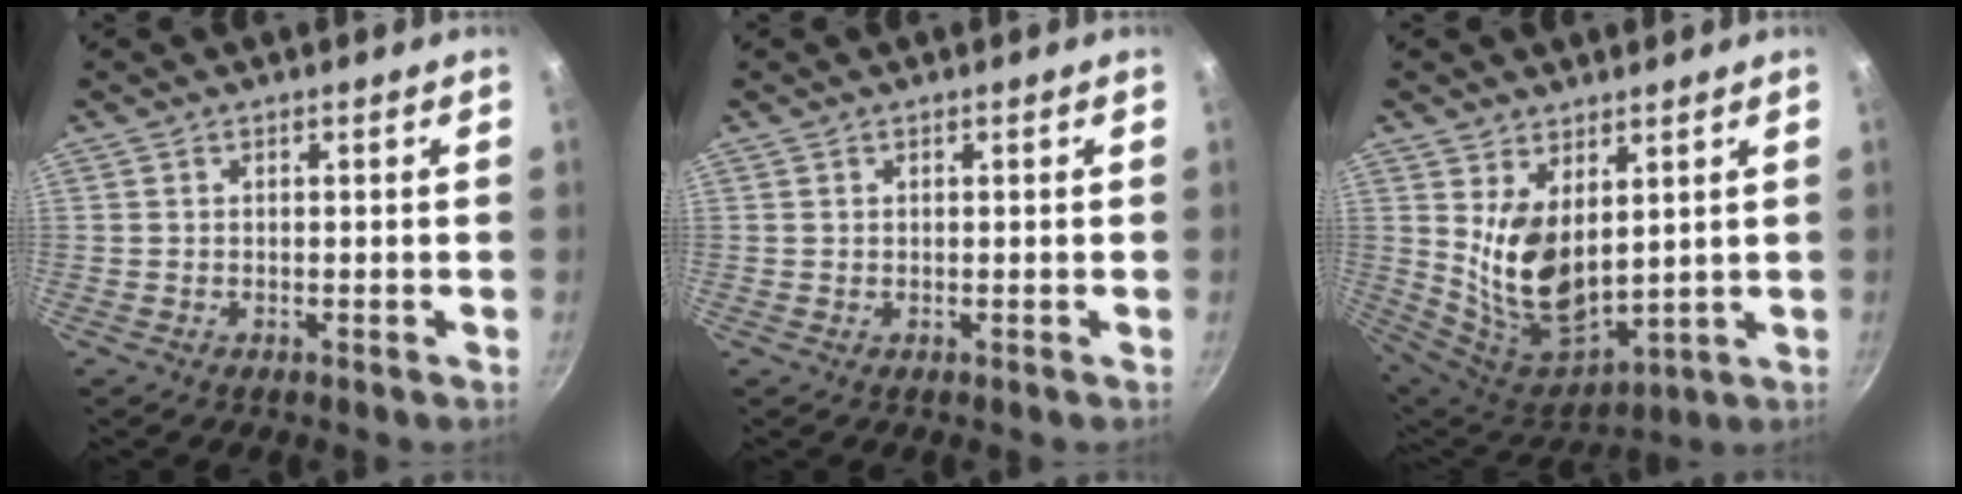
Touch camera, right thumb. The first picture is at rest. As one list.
[{"total": 0.0}, {"total": 12.9, "force": [3.7, 7.5, 9.8], "torque": [-0.159, -0.051, 0.092]}]